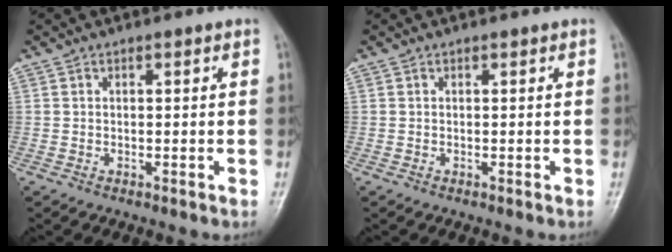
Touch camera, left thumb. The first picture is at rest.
{"total": 0.0}